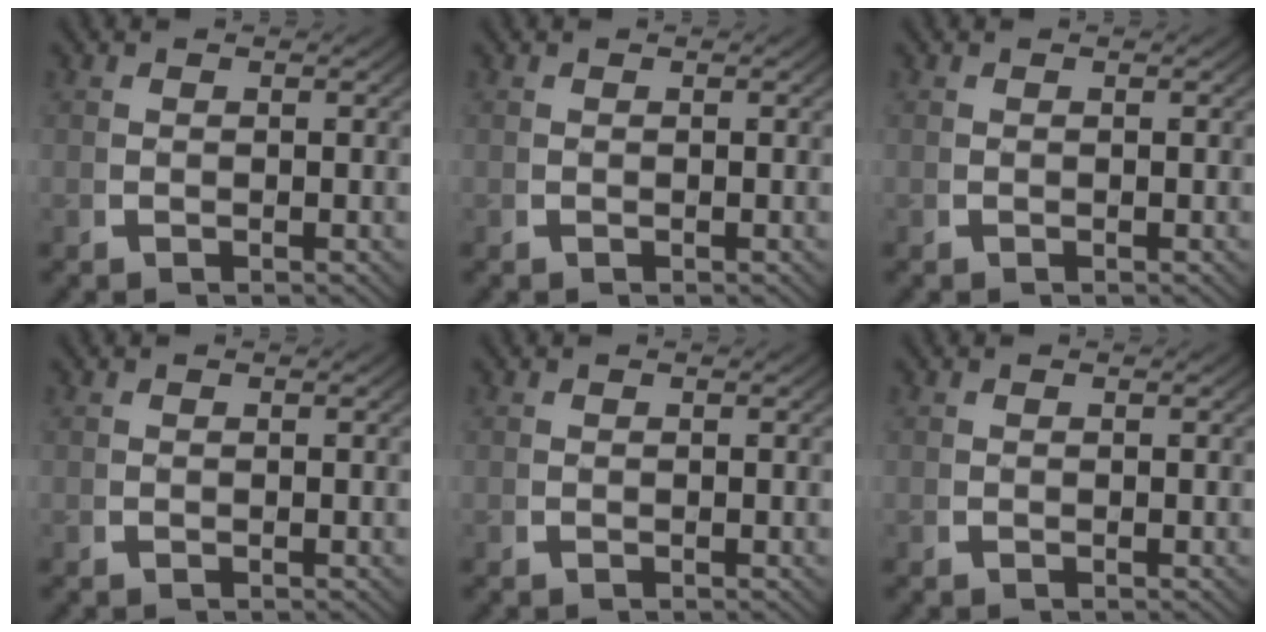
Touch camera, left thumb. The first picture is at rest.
{"total": 0.0}
{"total": 0.0}
{"total": 0.0}
{"total": 0.0}
{"total": 0.0}